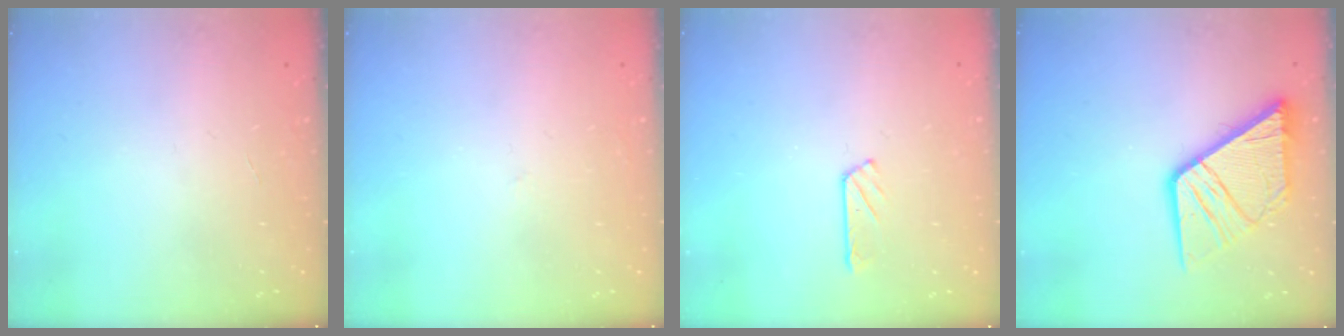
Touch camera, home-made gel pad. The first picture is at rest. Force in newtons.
{"total": 2.5, "press": 2.5, "slide": 0.3}
{"total": 2.4, "press": 2.3, "slide": 0.3}
{"total": 15.0, "press": 14.8, "slide": 1.9}